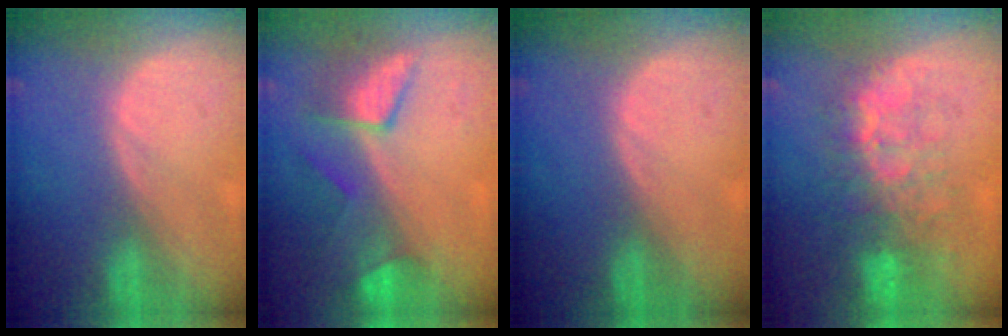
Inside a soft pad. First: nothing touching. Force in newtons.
{"total": 7.5, "press": 6.9, "slide": 3.0}
{"total": 0.0}
{"total": 9.7, "press": 8.8, "slide": 4.0}